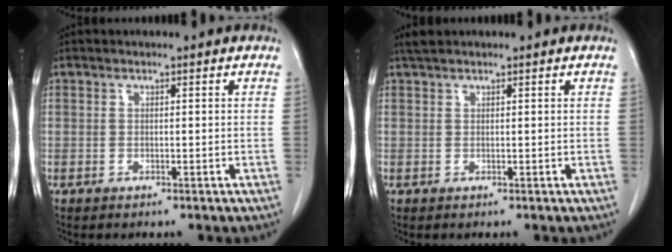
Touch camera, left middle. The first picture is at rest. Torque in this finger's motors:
{"motor_torque": [0.16, -0.13, 0.01, 0.00]}